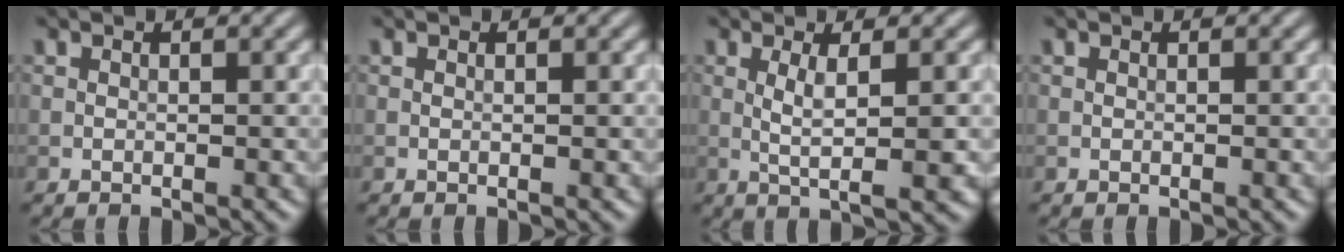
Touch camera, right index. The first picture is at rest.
{"total": 0.0}
{"total": 3.3, "force": [0.2, 0.5, 3.2], "torque": [-0.061, -0.005, 0.007]}
{"total": 0.0}